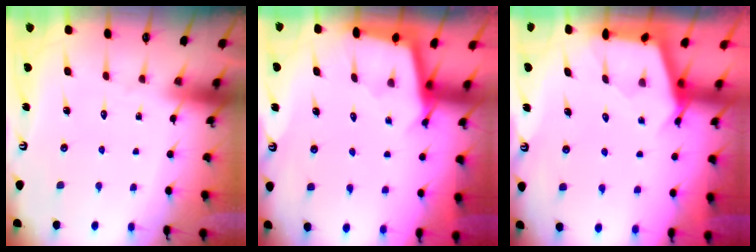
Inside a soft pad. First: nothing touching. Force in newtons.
{"total": 2.5, "press": 2.5, "slide": 0.2}
{"total": 2.9, "press": 2.9, "slide": 0.4}